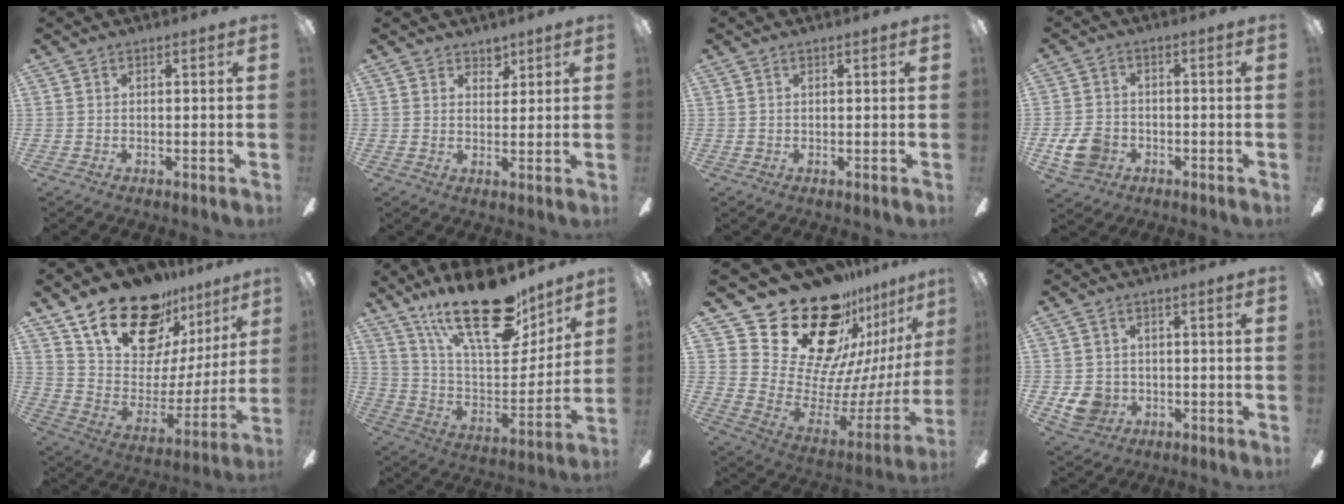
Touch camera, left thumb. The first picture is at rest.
{"total": 3.3, "force": [2.8, 1.7, 0.5], "torque": [0.001, -0.013, 0.050]}
{"total": 0.5, "force": [0.2, 0.2, 0.4], "torque": [-0.008, 0.004, 0.003]}
{"total": 7.5, "force": [-2.7, 5.8, 3.9], "torque": [-0.094, 0.012, -0.054]}
{"total": 22.8, "force": [16.1, 11.5, 11.2], "torque": [-0.195, -0.100, 0.294]}
{"total": 26.5, "force": [17.4, 10.8, 16.8], "torque": [-0.266, -0.103, 0.297]}
{"total": 29.3, "force": [18.9, 15.7, 16.0], "torque": [-0.258, -0.159, 0.385]}
{"total": 5.6, "force": [-0.9, 5.2, 2.0], "torque": [-0.053, 0.008, -0.015]}